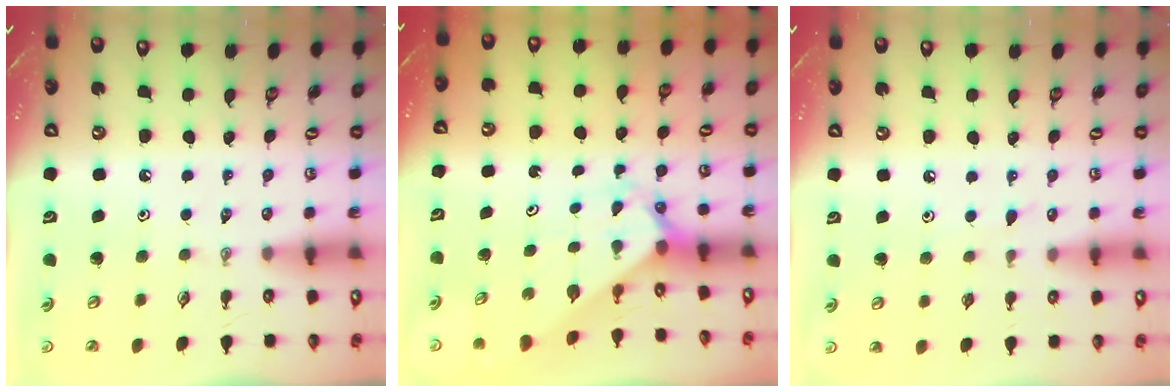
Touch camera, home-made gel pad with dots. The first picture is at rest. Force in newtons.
{"total": 1.9, "press": 1.9, "slide": 0.1}
{"total": 4.5, "press": 4.5, "slide": 0.5}